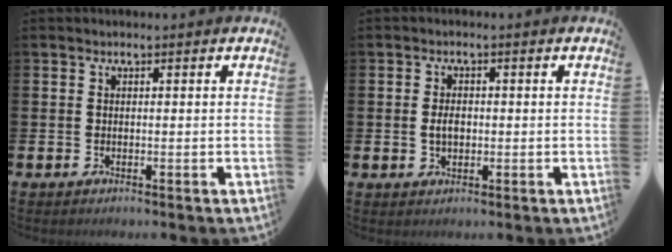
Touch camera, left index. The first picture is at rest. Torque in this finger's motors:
{"motor_torque": [0.14, 0.03, 0.06, 0.07]}